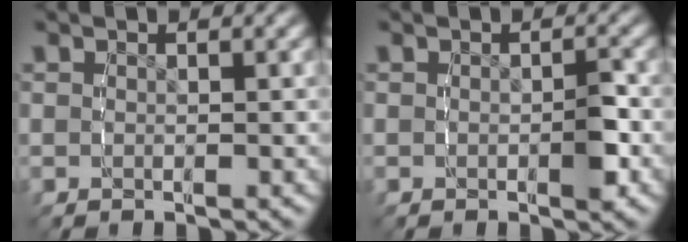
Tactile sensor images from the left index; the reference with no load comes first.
{"total": 1.3, "force": [-0.4, 0.5, 1.2], "torque": [-0.011, 0.002, -0.006]}